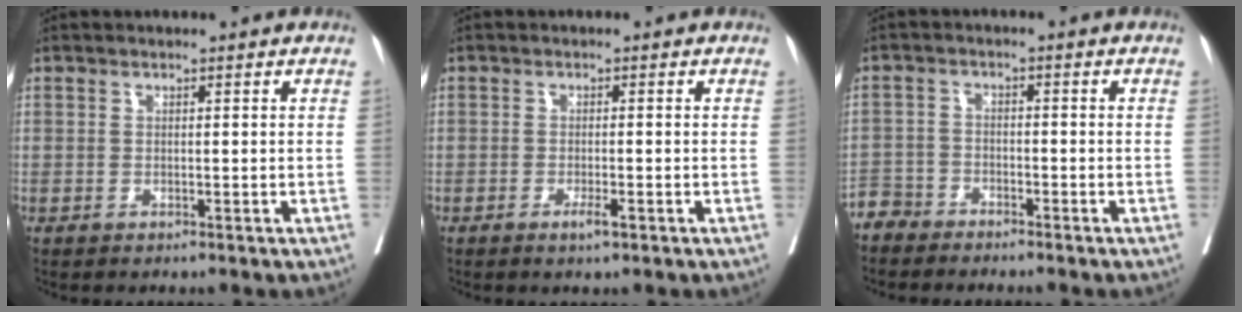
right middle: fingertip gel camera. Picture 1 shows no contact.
{"total": 1.8, "force": [-1.0, 0.2, 1.5], "torque": [-0.028, -0.003, -0.017]}
{"total": 3.6, "force": [-3.5, 0.8, -0.5], "torque": [0.010, -0.008, -0.071]}